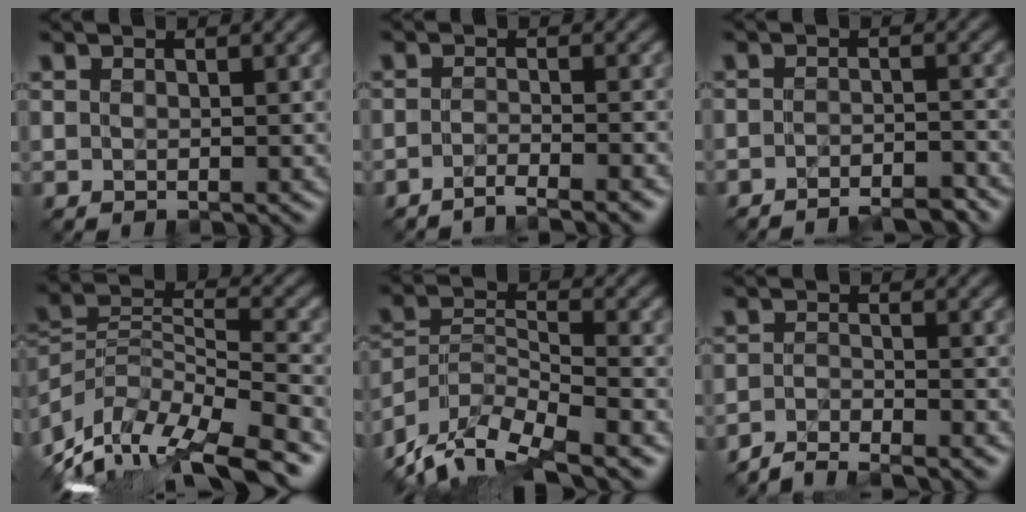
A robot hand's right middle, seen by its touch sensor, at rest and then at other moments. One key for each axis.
{"total": 3.3, "fx": -2.7, "fy": 0.5, "fz": 1.7, "tx": -0.020, "ty": -0.005, "tz": -0.054}
{"total": 3.8, "fx": -3.5, "fy": 0.4, "fz": 1.4, "tx": -0.019, "ty": 0.001, "tz": -0.050}
{"total": 13.5, "fx": -10.8, "fy": 4.6, "fz": 6.6, "tx": -0.132, "ty": 0.007, "tz": -0.172}
{"total": 9.6, "fx": -8.1, "fy": 2.3, "fz": 4.6, "tx": -0.087, "ty": -0.004, "tz": -0.152}
{"total": 3.5, "fx": -3.2, "fy": 0.4, "fz": 1.1, "tx": -0.015, "ty": -0.002, "tz": -0.064}